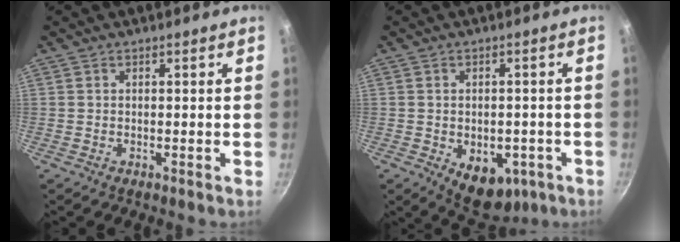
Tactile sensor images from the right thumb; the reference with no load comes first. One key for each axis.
{"total": 10.0, "fx": -3.4, "fy": 6.5, "fz": 6.8, "tx": -0.056, "ty": 0.005, "tz": -0.029}